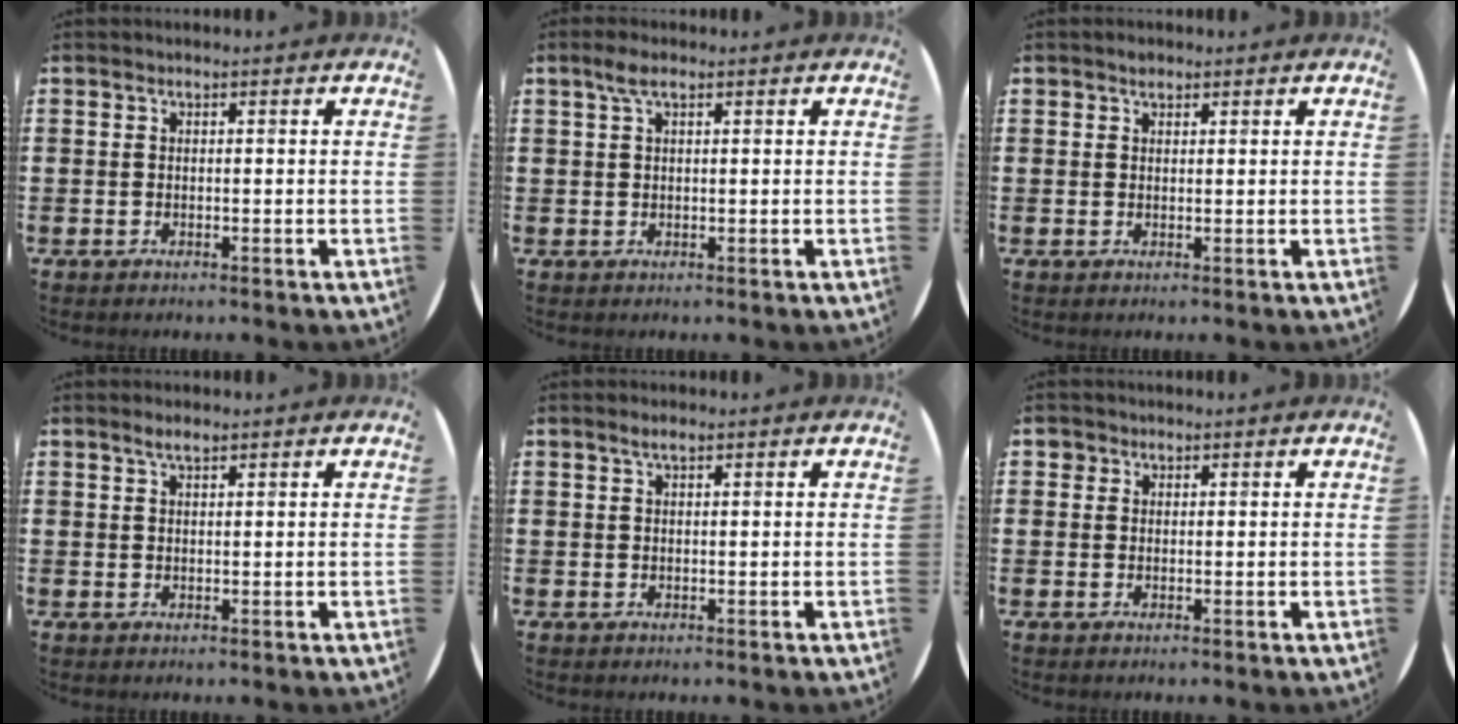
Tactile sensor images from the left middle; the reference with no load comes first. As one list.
[{"total": 2.3, "force": [1.2, 0.8, 1.7], "torque": [-0.037, 0.006, 0.021]}, {"total": 1.1, "force": [0.9, 0.6, 0.2], "torque": [0.002, -0.001, 0.016]}, {"total": 1.9, "force": [1.4, 0.5, 1.1], "torque": [-0.023, 0.004, 0.025]}, {"total": 1.3, "force": [0.9, 0.3, 1.0], "torque": [-0.019, 0.003, 0.015]}, {"total": 1.2, "force": [0.9, 0.8, 0.1], "torque": [0.004, -0.001, 0.016]}]